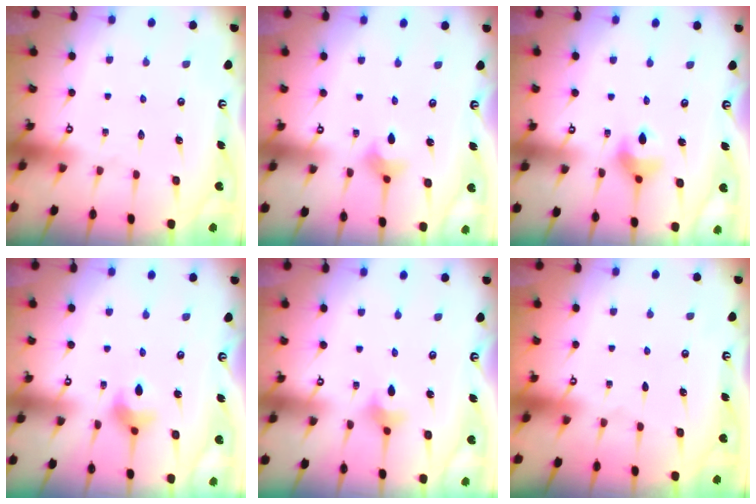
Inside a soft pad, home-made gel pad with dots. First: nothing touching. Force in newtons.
{"total": 3.6, "press": 3.6, "slide": 0.4}
{"total": 8.0, "press": 7.7, "slide": 2.2}
{"total": 5.0, "press": 5.0, "slide": 0.6}
{"total": 2.9, "press": 2.8, "slide": 0.8}
{"total": 0.0}